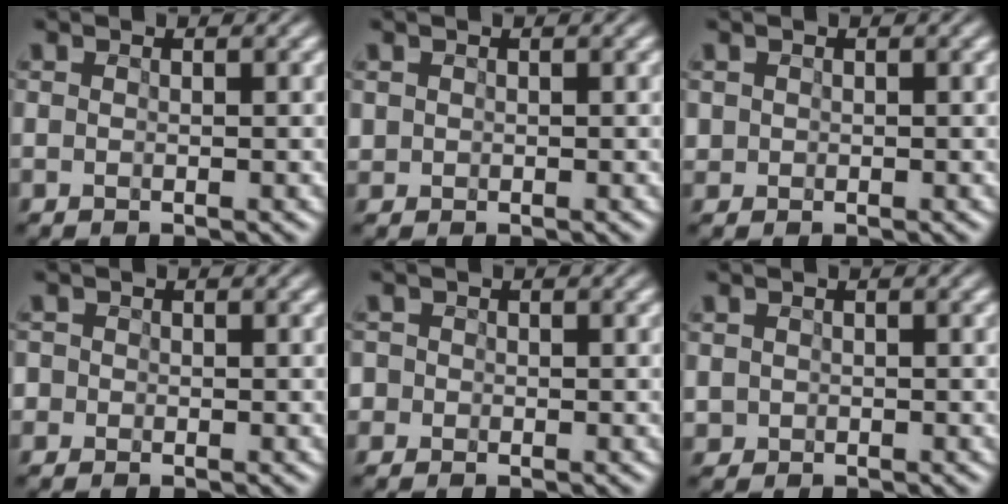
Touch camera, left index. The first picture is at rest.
{"total": 0.8, "force": [0.0, 0.8, 0.0], "torque": [0.000, 0.006, 0.006]}
{"total": 1.3, "force": [0.0, 1.3, 0.2], "torque": [-0.003, 0.013, 0.002]}
{"total": 2.9, "force": [-0.8, 2.7, 0.6], "torque": [-0.010, 0.019, -0.035]}
{"total": 3.2, "force": [-0.8, 3.0, 0.7], "torque": [-0.014, 0.021, -0.036]}
{"total": 1.3, "force": [-0.6, 1.2, 0.0], "torque": [0.005, 0.009, -0.009]}